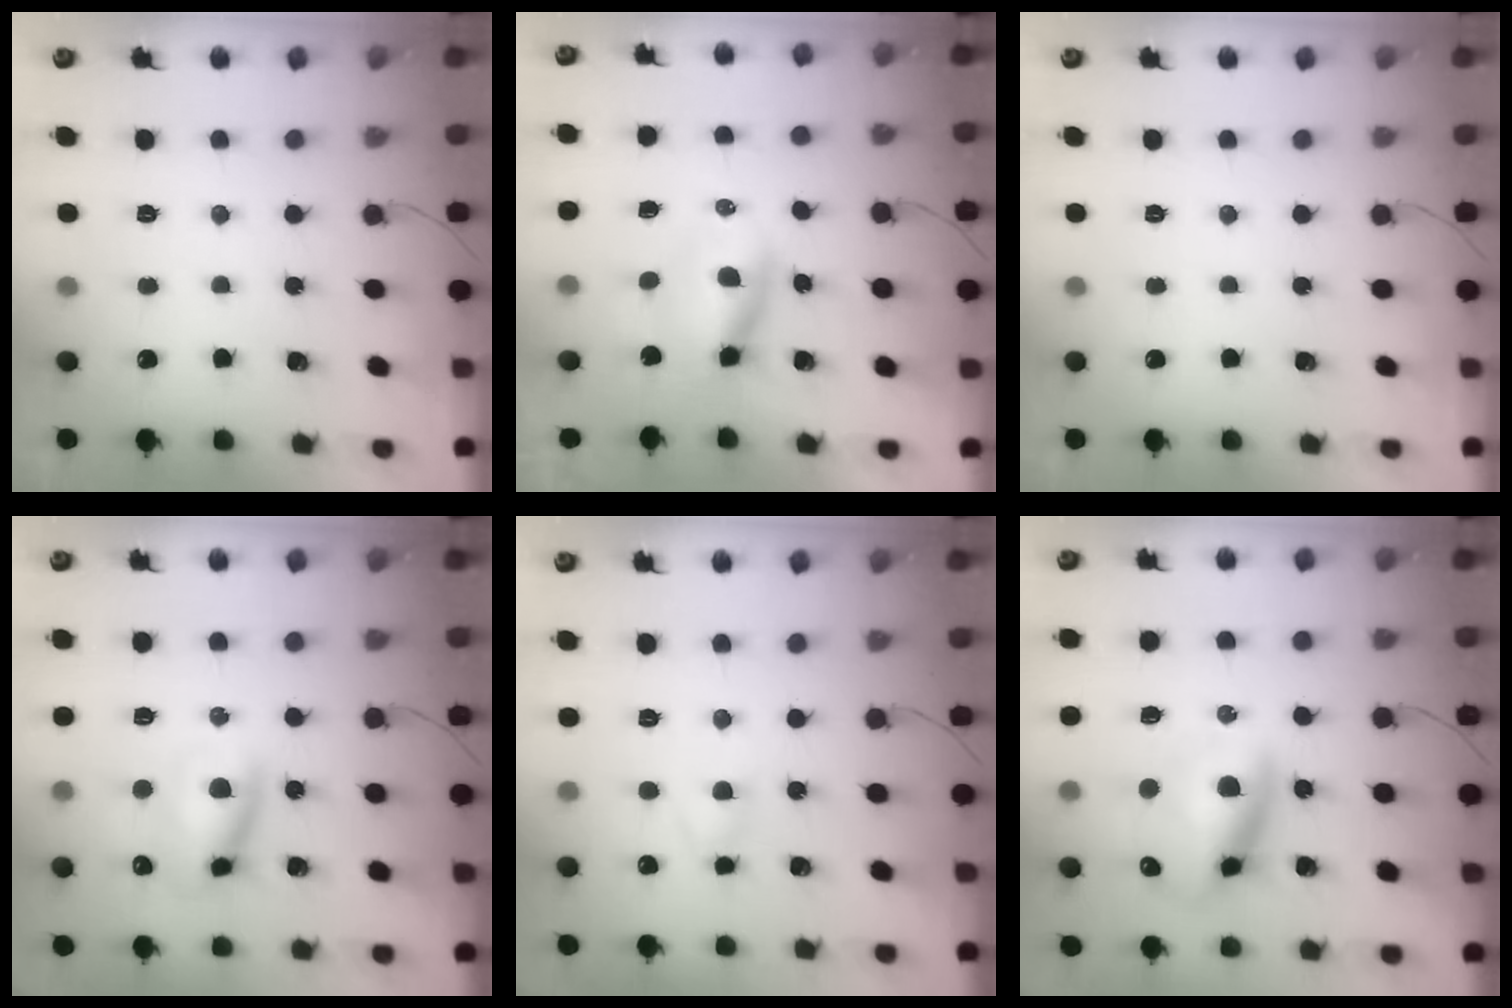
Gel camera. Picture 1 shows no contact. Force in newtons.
{"total": 5.0, "press": 4.9, "slide": 1.1}
{"total": 0.0}
{"total": 11.5, "press": 11.3, "slide": 2.1}
{"total": 2.7, "press": 2.6, "slide": 0.9}
{"total": 13.1, "press": 12.8, "slide": 2.8}